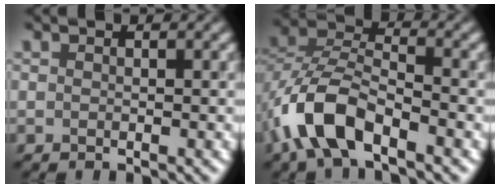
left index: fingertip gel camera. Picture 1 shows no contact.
{"total": 7.0, "force": [-3.7, 3.2, 4.9], "torque": [-0.095, 0.008, -0.081]}